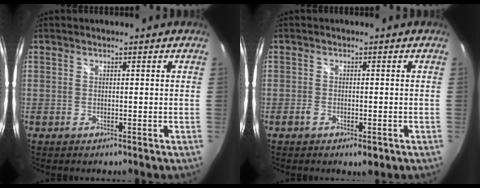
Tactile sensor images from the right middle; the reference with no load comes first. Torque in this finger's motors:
{"motor_torque": [0.92, -0.44, 0.02, 0.01]}